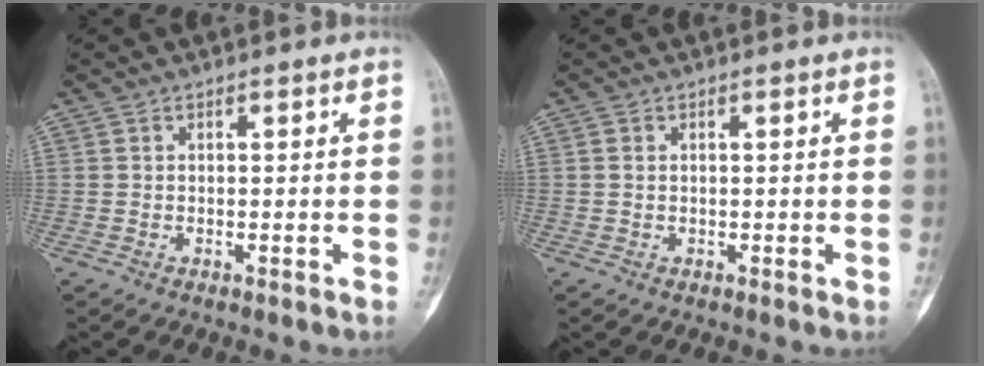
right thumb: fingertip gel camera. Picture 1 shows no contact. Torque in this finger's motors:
{"motor_torque": [0.21, -0.02, 0.36, -0.09, 0.03]}